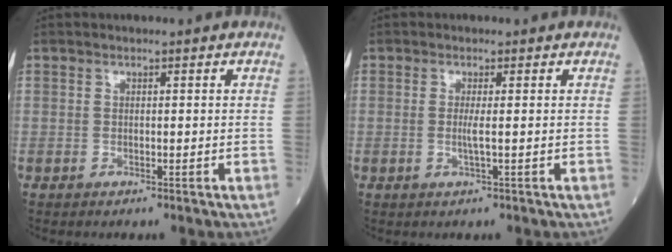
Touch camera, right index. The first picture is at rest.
{"total": 1.5, "force": [-0.2, -0.3, 1.5], "torque": [-0.036, -0.002, -0.007]}